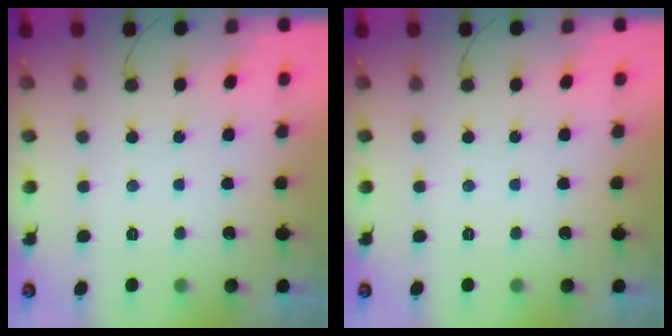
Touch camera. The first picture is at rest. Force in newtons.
{"total": 0.0}